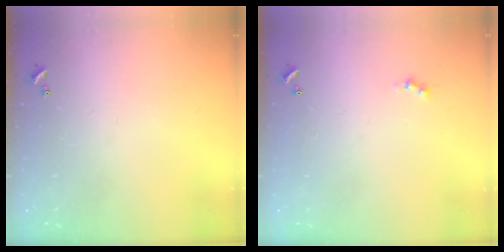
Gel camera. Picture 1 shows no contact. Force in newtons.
{"total": 0.0}